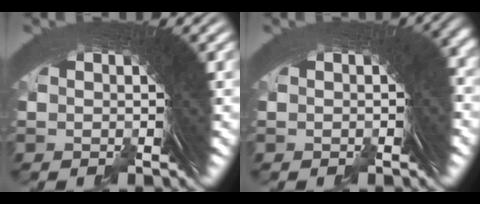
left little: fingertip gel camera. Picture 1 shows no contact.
{"total": 1.4, "force": [-0.7, 1.1, 0.5], "torque": [0.004, 0.004, -0.013]}